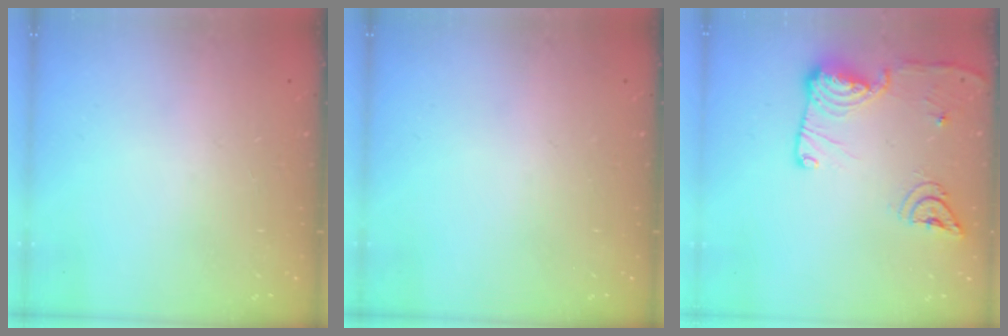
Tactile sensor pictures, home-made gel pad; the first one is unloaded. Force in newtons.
{"total": 0.0}
{"total": 15.4, "press": 15.3, "slide": 1.9}